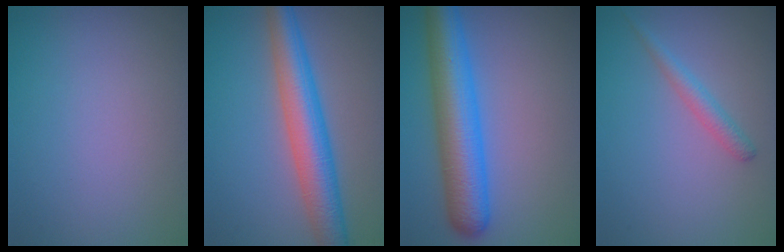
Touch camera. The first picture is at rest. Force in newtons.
{"total": 6.3, "press": 6.3, "slide": 0.1}
{"total": 7.8, "press": 7.8, "slide": 0.1}
{"total": 1.6, "press": 1.6, "slide": 0.1}